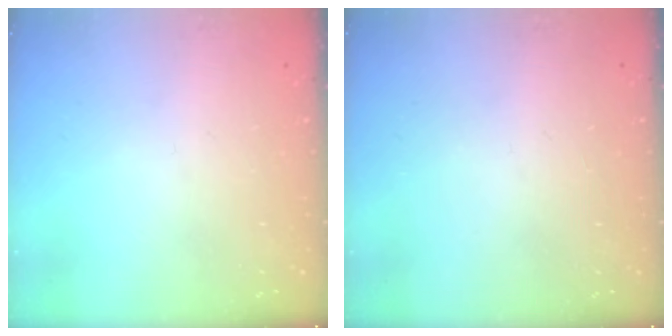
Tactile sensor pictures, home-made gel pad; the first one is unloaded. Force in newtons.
{"total": 0.0}